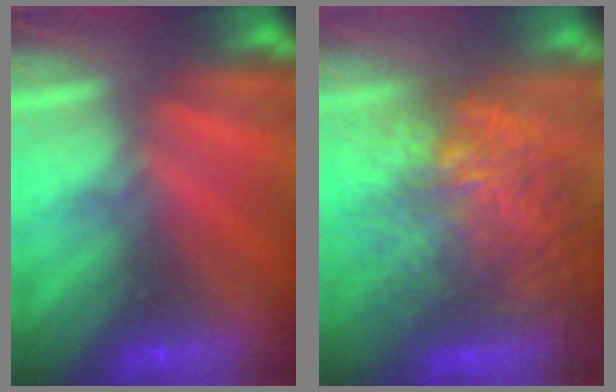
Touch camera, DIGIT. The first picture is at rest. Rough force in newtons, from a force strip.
{"total": 6.9}